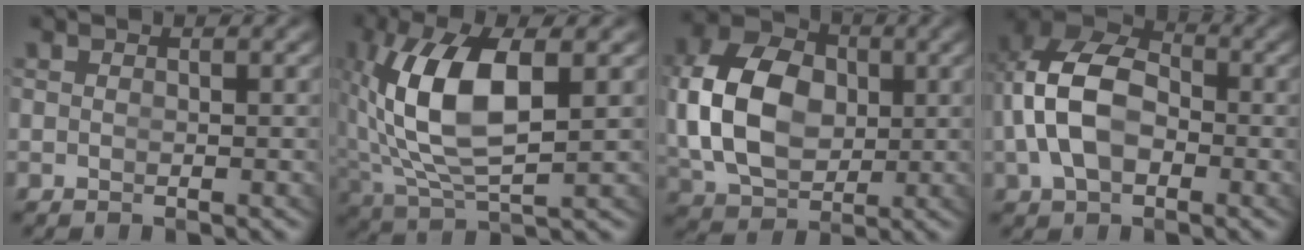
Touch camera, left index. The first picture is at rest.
{"total": 7.8, "force": [0.6, 3.2, 7.1], "torque": [-0.159, -0.014, 0.029]}
{"total": 10.1, "force": [0.6, 7.6, 6.6], "torque": [-0.144, -0.026, 0.027]}
{"total": 9.7, "force": [0.8, 7.5, 6.2], "torque": [-0.132, -0.009, 0.011]}